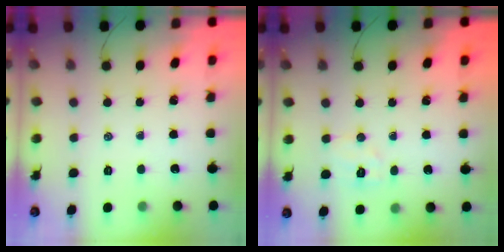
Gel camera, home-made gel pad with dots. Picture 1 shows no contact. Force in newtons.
{"total": 6.3, "press": 6.2, "slide": 1.0}